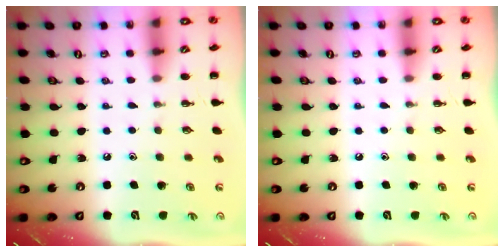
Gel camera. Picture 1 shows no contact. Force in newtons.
{"total": 0.0}